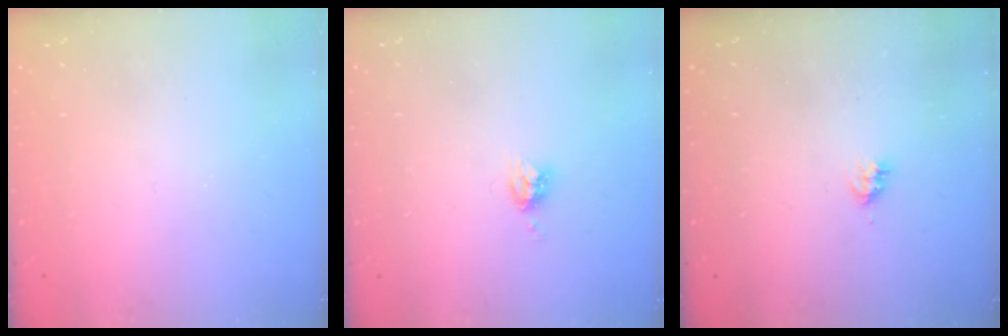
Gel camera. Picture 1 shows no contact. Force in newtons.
{"total": 4.7, "press": 4.6, "slide": 0.4}
{"total": 3.5, "press": 3.4, "slide": 0.5}